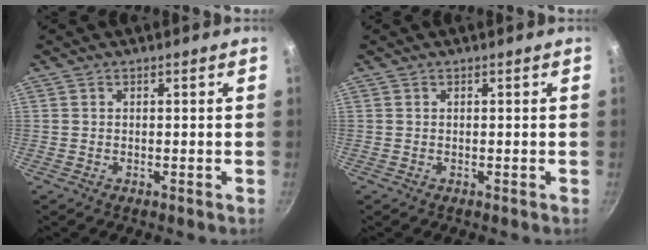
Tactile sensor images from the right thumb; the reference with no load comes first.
{"total": 0.0}